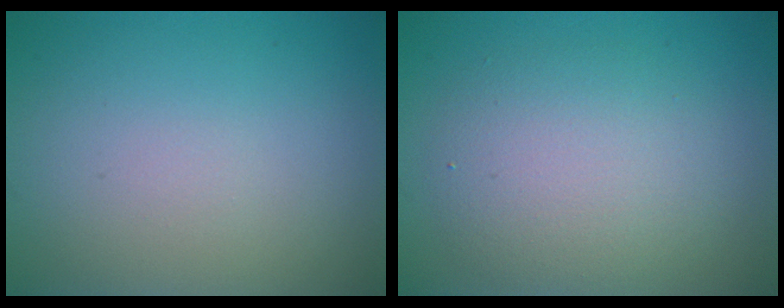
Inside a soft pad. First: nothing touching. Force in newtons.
{"total": 4.8, "press": 4.8, "slide": 0.3}